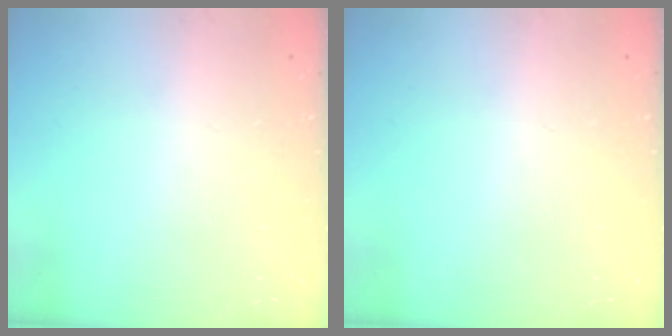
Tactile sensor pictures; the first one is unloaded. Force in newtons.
{"total": 0.0}